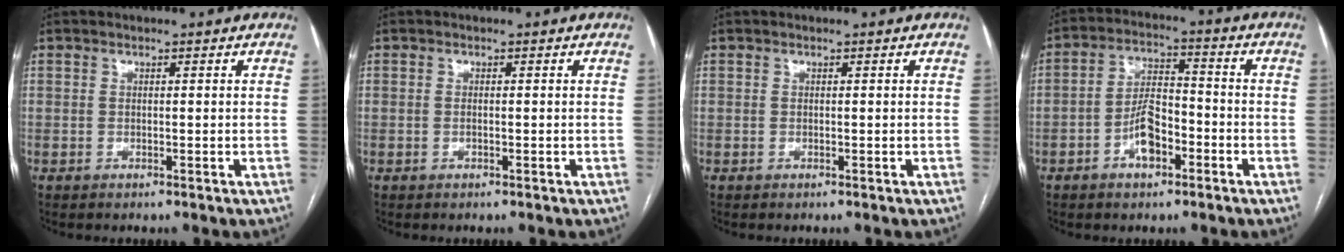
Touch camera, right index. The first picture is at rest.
{"total": 0.5, "force": [-0.3, 0.2, 0.4], "torque": [-0.012, 0.001, -0.005]}
{"total": 0.0}
{"total": 7.2, "force": [-3.3, 3.2, 5.5], "torque": [-0.111, 0.018, -0.059]}